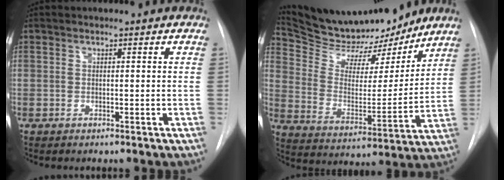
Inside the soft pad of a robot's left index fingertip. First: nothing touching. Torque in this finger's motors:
{"motor_torque": [-0.77, -0.41, -1.05, -0.02]}